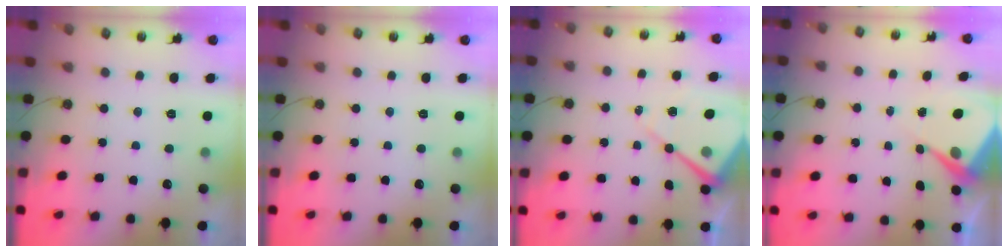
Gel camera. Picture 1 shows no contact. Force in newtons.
{"total": 0.0}
{"total": 11.4, "press": 11.3, "slide": 1.1}
{"total": 6.0, "press": 6.0, "slide": 0.3}